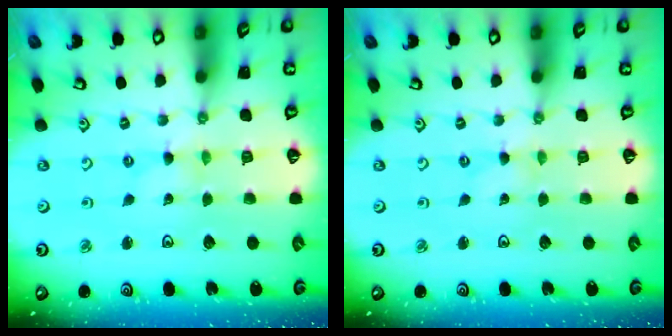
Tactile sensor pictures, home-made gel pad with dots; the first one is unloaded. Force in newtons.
{"total": 0.0}